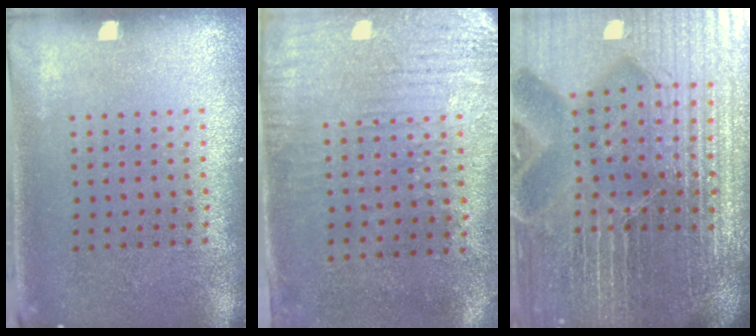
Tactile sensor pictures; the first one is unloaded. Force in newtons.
{"total": 3.0, "press": 2.4, "slide": 1.8}
{"total": 6.7, "press": 6.0, "slide": 3.1}